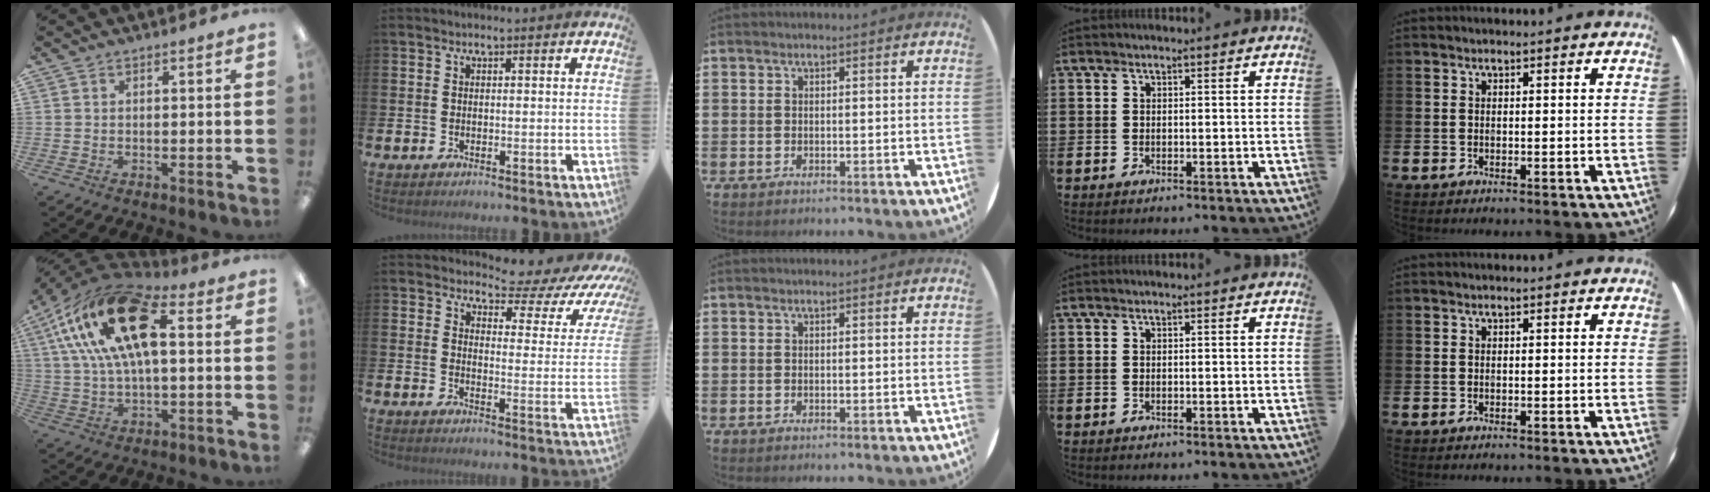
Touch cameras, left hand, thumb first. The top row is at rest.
{"thumb": {"total": 23.5, "force": [8.0, 11.1, 19.1], "torque": [-0.369, -0.006, 0.130]}, "index": {"total": 4.9, "force": [4.2, 2.0, 1.6], "torque": [-0.031, -0.043, 0.061]}}